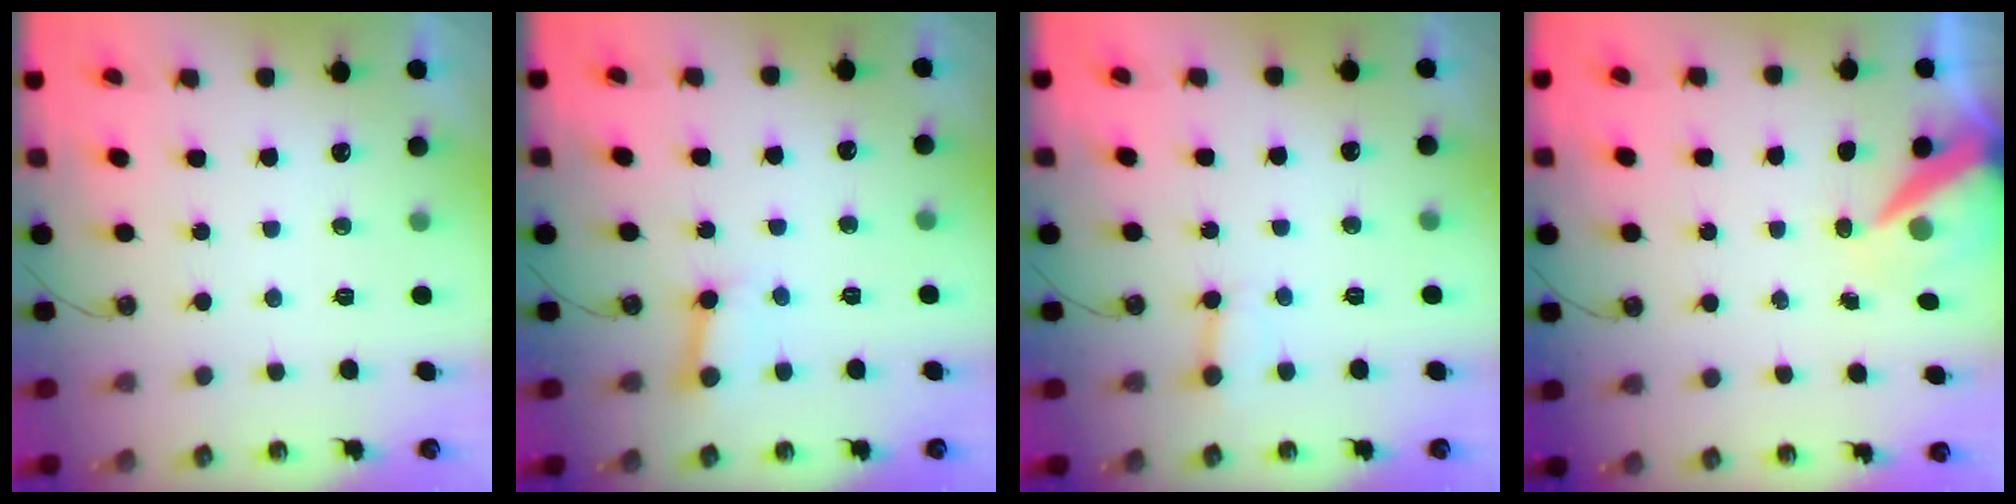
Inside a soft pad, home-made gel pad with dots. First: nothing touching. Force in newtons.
{"total": 3.0, "press": 3.0, "slide": 0.1}
{"total": 4.2, "press": 4.2, "slide": 0.3}
{"total": 8.4, "press": 8.3, "slide": 0.5}